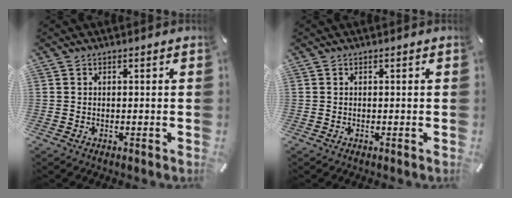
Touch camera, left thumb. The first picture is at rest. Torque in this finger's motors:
{"motor_torque": [-0.10, 0.10, -0.06, 0.06, 0.00]}